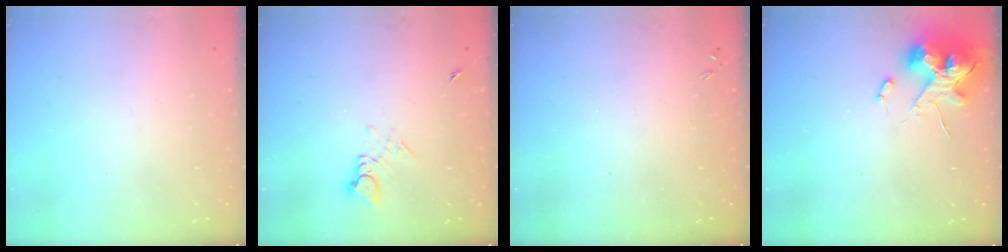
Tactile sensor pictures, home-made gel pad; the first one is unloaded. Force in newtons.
{"total": 3.4, "press": 3.4, "slide": 0.5}
{"total": 0.0}
{"total": 12.4, "press": 12.3, "slide": 1.3}